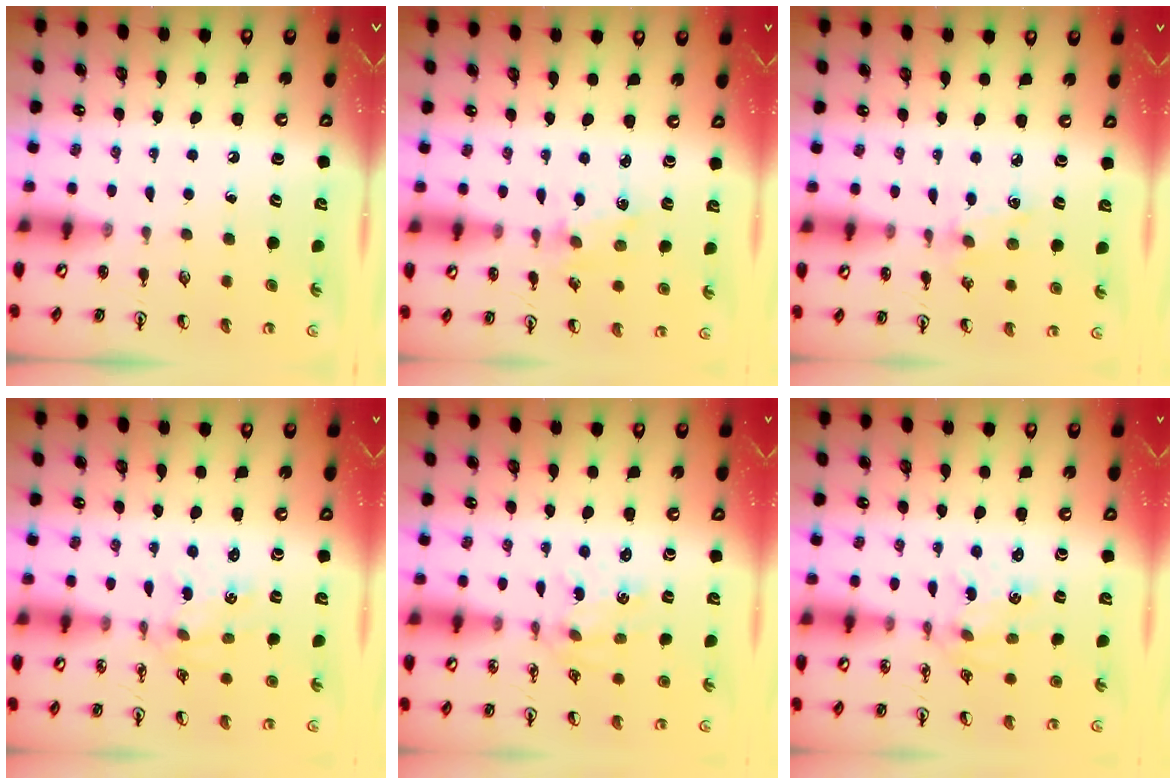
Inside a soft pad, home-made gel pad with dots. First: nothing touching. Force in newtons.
{"total": 1.2, "press": 1.2, "slide": 0.2}
{"total": 2.9, "press": 2.8, "slide": 0.5}
{"total": 0.9, "press": 0.8, "slide": 0.1}
{"total": 0.9, "press": 0.8, "slide": 0.2}
{"total": 0.9, "press": 0.8, "slide": 0.2}